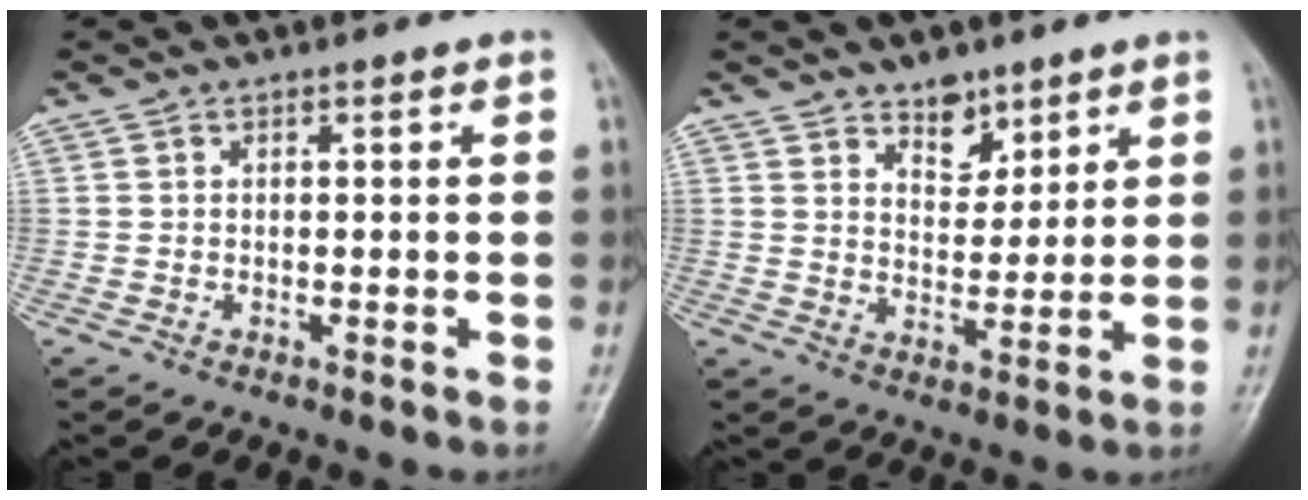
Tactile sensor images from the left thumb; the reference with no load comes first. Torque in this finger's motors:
{"motor_torque": [-0.13, -0.10, -0.30, -0.19, -0.03]}